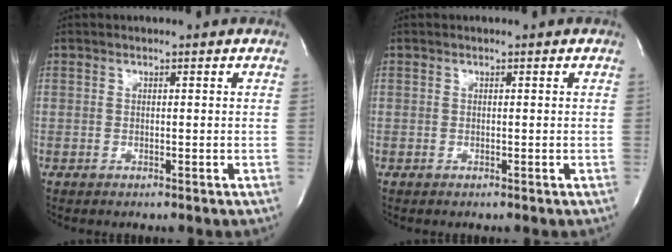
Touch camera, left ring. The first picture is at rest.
{"total": 0.0}